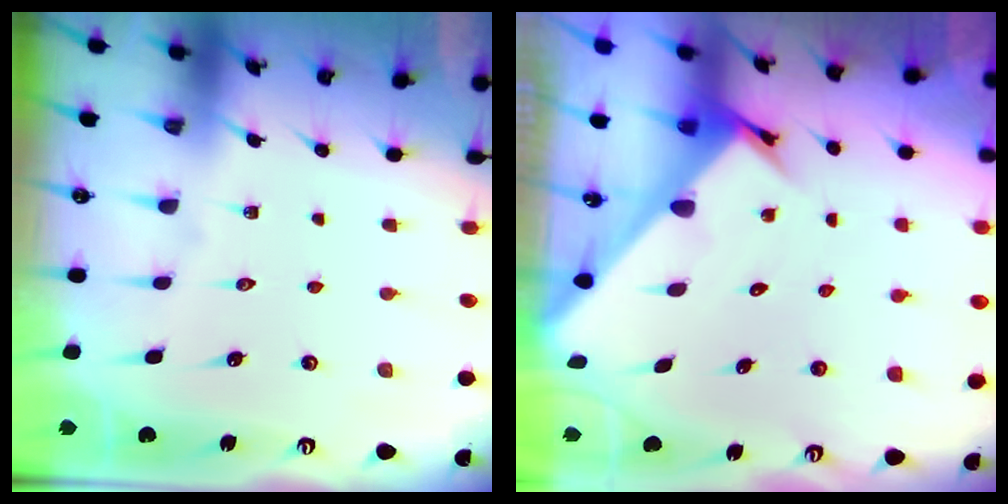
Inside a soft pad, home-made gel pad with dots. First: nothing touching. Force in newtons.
{"total": 2.6, "press": 2.6, "slide": 0.2}